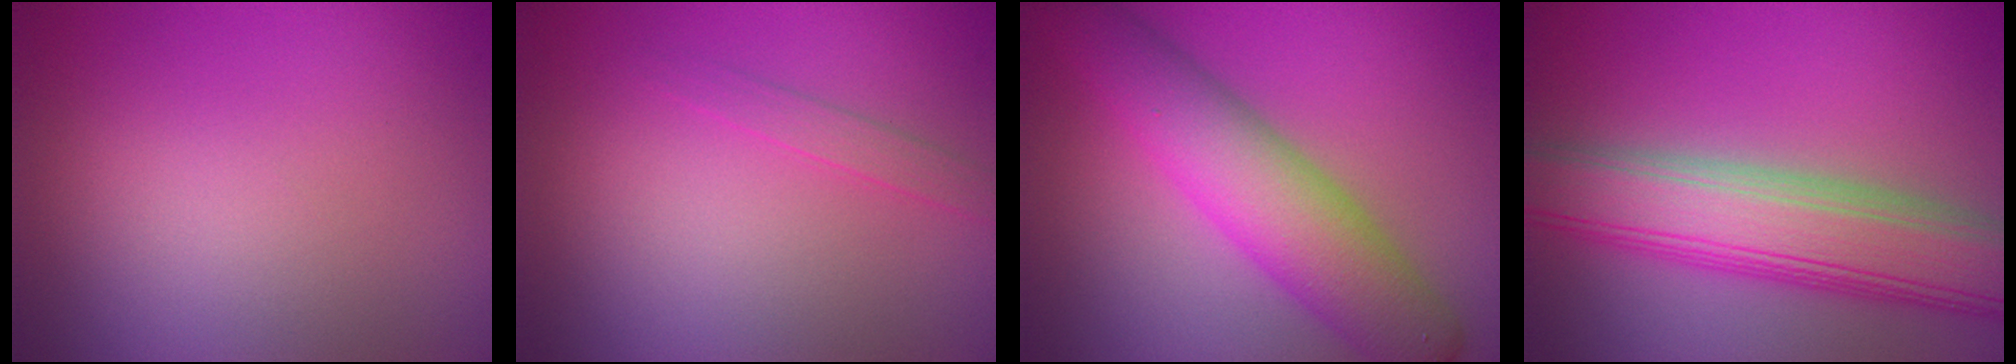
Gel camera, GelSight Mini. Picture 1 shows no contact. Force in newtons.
{"total": 1.1, "press": 1.1, "slide": 0.1}
{"total": 7.5, "press": 7.5, "slide": 0.2}
{"total": 8.6, "press": 8.6, "slide": 0.3}